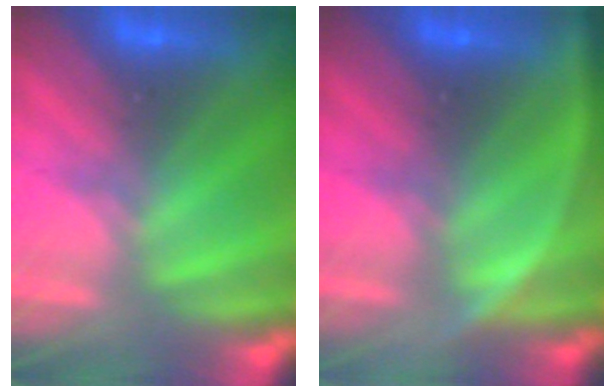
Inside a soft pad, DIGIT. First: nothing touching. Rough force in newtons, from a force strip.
{"total": 3.0}